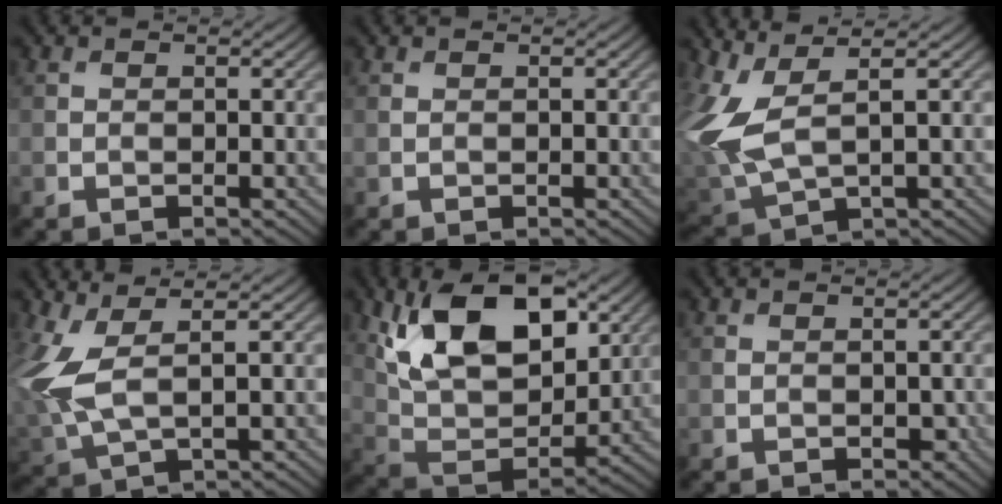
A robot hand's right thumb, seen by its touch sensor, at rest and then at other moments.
{"total": 0.0}
{"total": 8.6, "force": [2.0, 3.6, 7.5], "torque": [-0.198, -0.003, 0.043]}
{"total": 7.7, "force": [1.6, 3.1, 6.8], "torque": [-0.180, 0.003, 0.032]}
{"total": 15.3, "force": [6.8, 8.0, 11.1], "torque": [-0.209, -0.006, 0.116]}
{"total": 0.8, "force": [-0.2, 0.6, 0.5], "torque": [-0.006, -0.007, -0.003]}